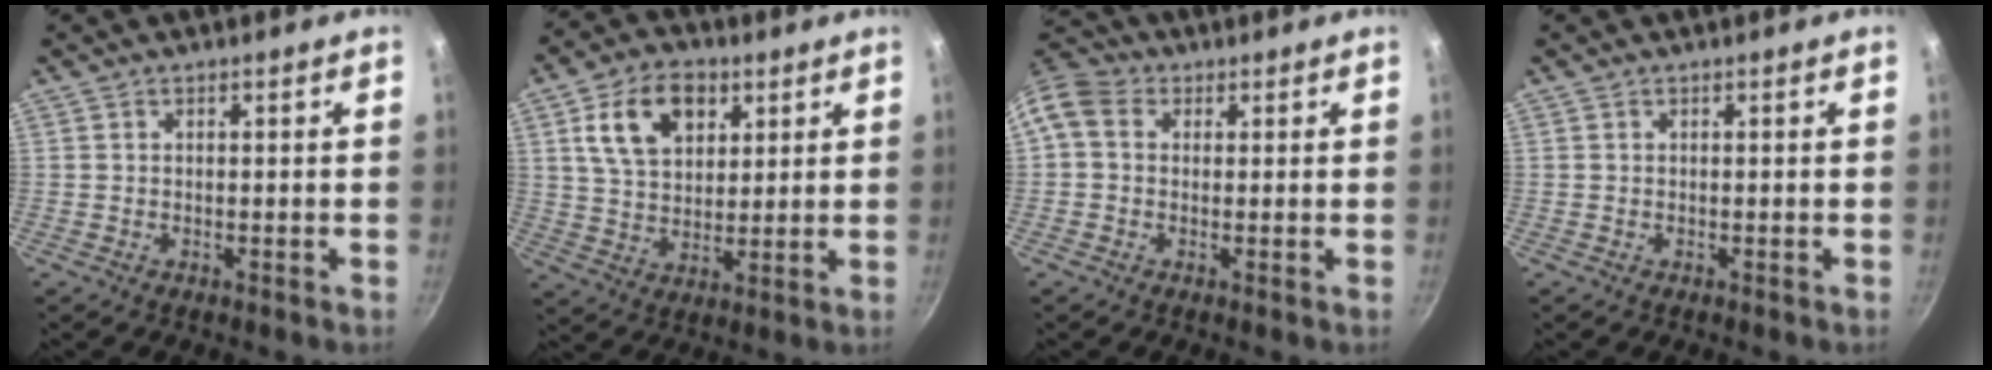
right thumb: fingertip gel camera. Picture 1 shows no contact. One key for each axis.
{"total": 12.9, "fx": 5.0, "fy": 8.5, "fz": 8.3, "tx": -0.119, "ty": -0.008, "tz": 0.085}
{"total": 6.7, "fx": 1.0, "fy": 5.5, "fz": 3.7, "tx": -0.068, "ty": 0.016, "tz": 0.001}
{"total": 0.0}